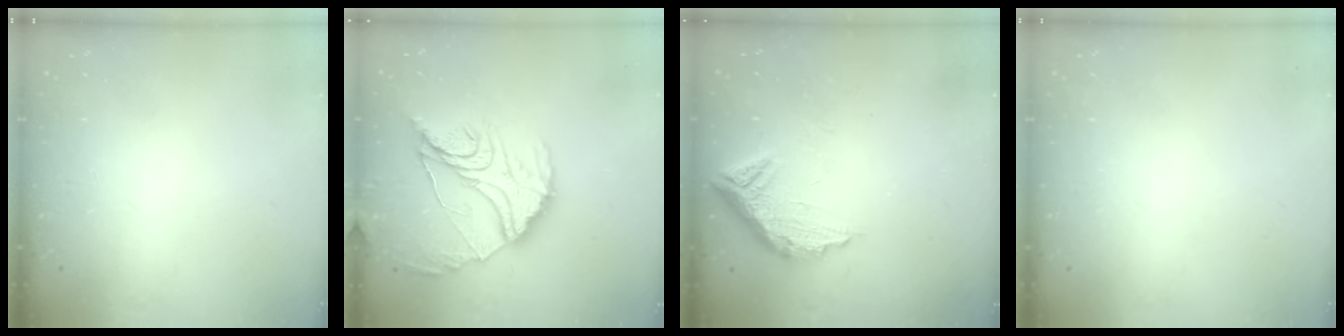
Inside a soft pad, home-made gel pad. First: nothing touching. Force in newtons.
{"total": 19.3, "press": 19.2, "slide": 2.0}
{"total": 11.3, "press": 11.3, "slide": 1.0}
{"total": 0.0}